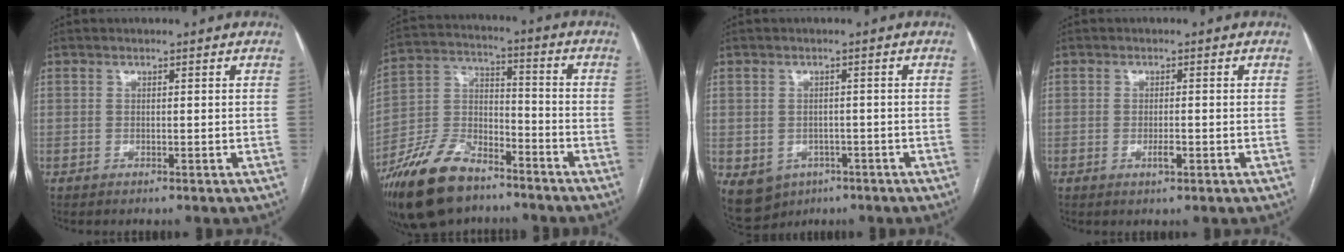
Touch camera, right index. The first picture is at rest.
{"total": 16.1, "force": [-11.7, 7.1, 8.5], "torque": [-0.172, 0.012, -0.209]}
{"total": 8.8, "force": [-4.0, 7.4, 2.5], "torque": [-0.065, 0.007, -0.044]}
{"total": 1.9, "force": [-0.8, 0.4, 1.7], "torque": [-0.030, -0.001, -0.013]}